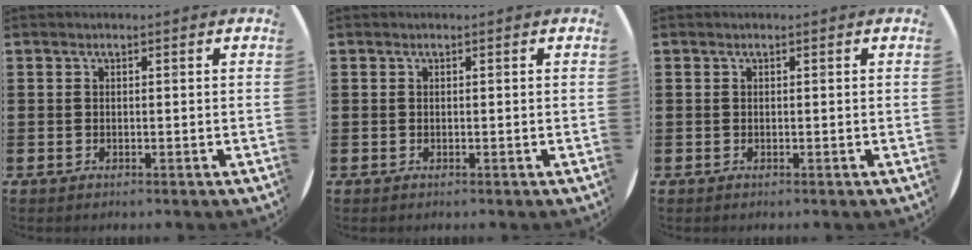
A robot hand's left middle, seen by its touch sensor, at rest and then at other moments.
{"total": 0.0}
{"total": 0.0}